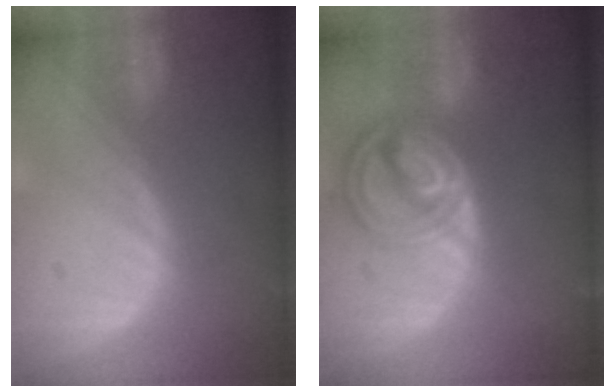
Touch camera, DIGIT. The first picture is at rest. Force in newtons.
{"total": 8.5, "press": 7.3, "slide": 4.4}